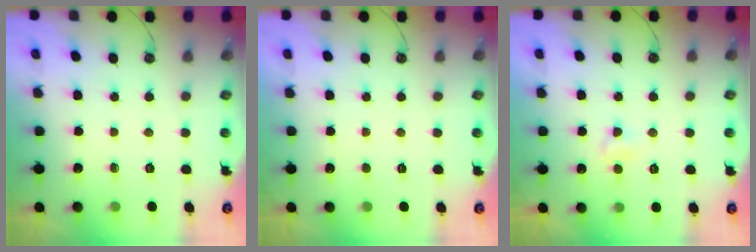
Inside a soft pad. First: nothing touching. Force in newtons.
{"total": 0.0}
{"total": 2.9, "press": 2.9, "slide": 0.3}